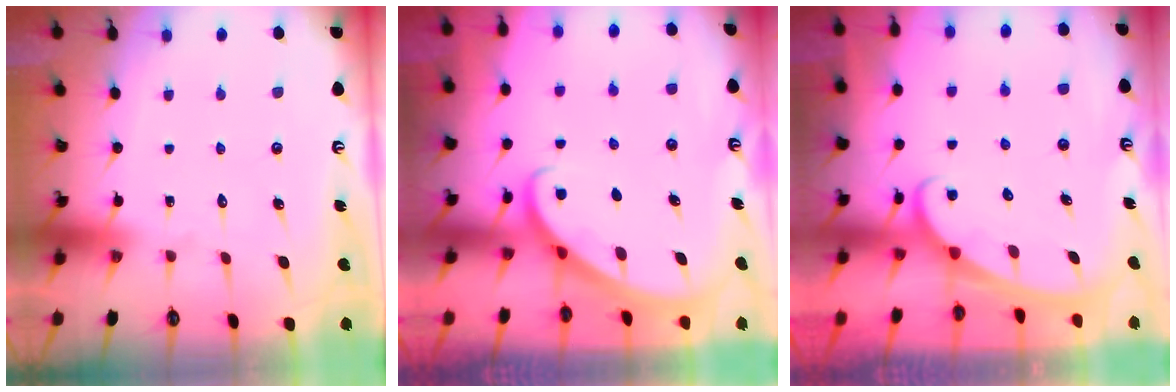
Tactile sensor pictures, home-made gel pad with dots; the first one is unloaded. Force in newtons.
{"total": 2.9, "press": 2.9, "slide": 0.2}
{"total": 2.3, "press": 2.3, "slide": 0.4}